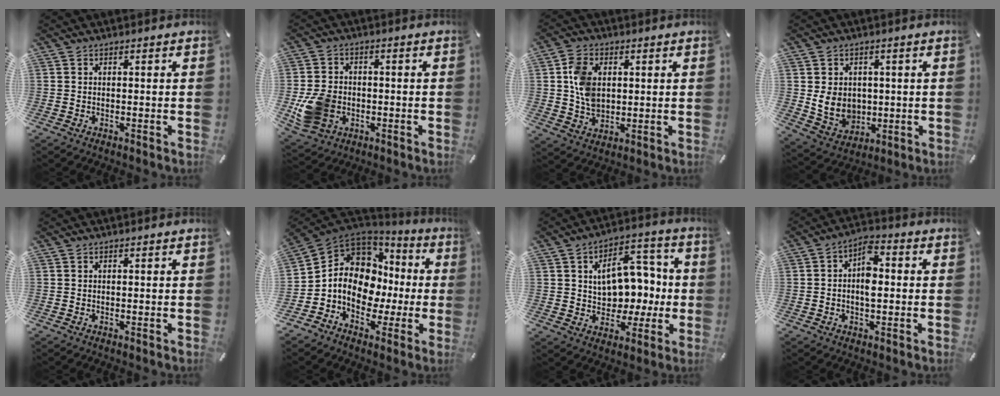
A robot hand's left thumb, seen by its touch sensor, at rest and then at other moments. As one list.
[{"total": 10.0, "force": [-2.2, 8.2, 5.3], "torque": [-0.112, 0.010, -0.038]}, {"total": 8.4, "force": [1.3, 6.6, 5.0], "torque": [-0.108, 0.003, 0.022]}, {"total": 7.9, "force": [1.1, 7.1, 3.2], "torque": [-0.078, -0.011, 0.020]}, {"total": 0.0}, {"total": 13.0, "force": [-0.8, 11.0, 6.8], "torque": [-0.143, -0.013, -0.013]}, {"total": 13.6, "force": [1.5, 10.8, 8.1], "torque": [-0.104, -0.005, 0.036]}, {"total": 6.4, "force": [-0.3, 3.6, 5.2], "torque": [-0.087, 0.009, -0.009]}]